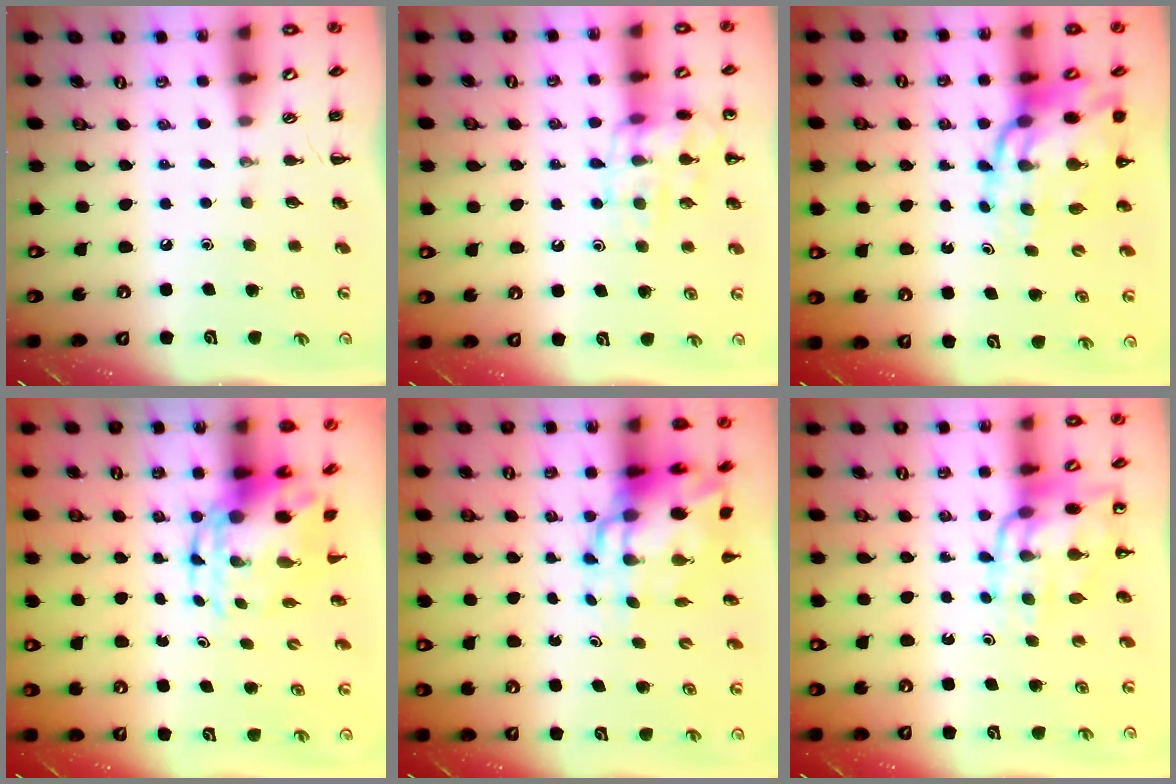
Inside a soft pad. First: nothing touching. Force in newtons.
{"total": 13.5, "press": 13.4, "slide": 1.1}
{"total": 13.8, "press": 13.2, "slide": 4.0}
{"total": 6.5, "press": 6.4, "slide": 1.3}
{"total": 11.0, "press": 10.6, "slide": 3.0}
{"total": 13.6, "press": 13.3, "slide": 3.0}